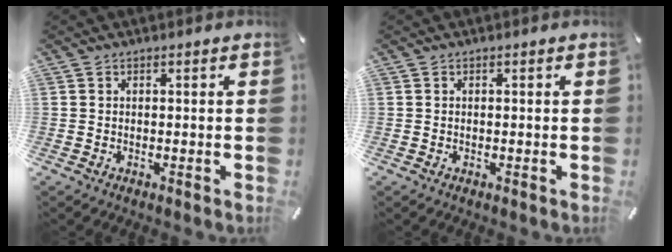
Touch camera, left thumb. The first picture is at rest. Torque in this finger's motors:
{"motor_torque": [-0.02, 0.02, -0.01, 0.00, 0.00]}